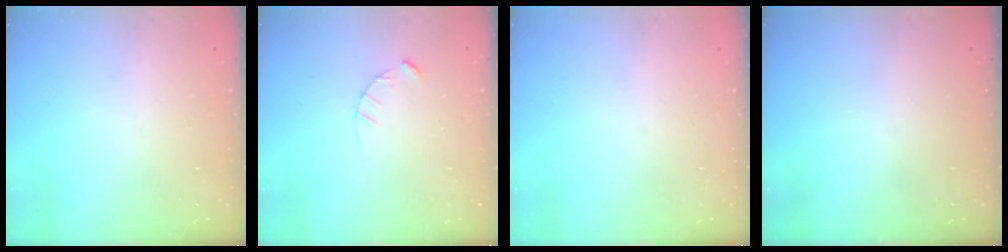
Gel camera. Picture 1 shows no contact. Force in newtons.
{"total": 2.4, "press": 2.4, "slide": 0.3}
{"total": 0.0}
{"total": 0.0}